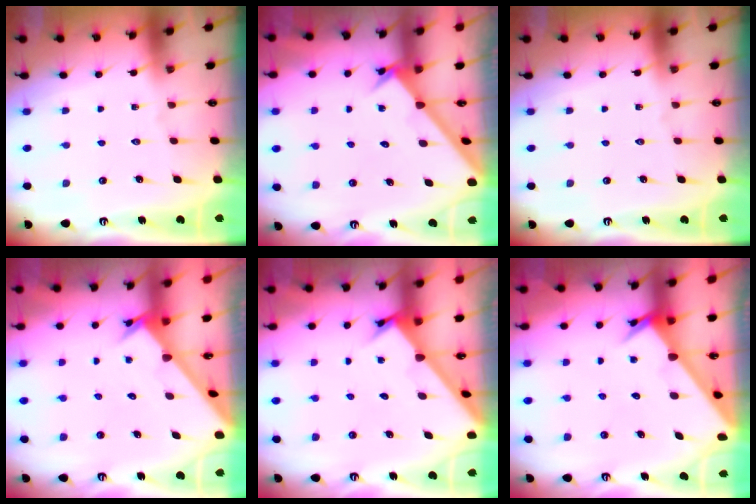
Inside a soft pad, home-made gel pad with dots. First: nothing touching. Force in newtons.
{"total": 2.1, "press": 2.1, "slide": 0.2}
{"total": 0.0}
{"total": 2.4, "press": 2.4, "slide": 0.2}
{"total": 1.9, "press": 1.9, "slide": 0.2}
{"total": 3.8, "press": 3.7, "slide": 0.2}